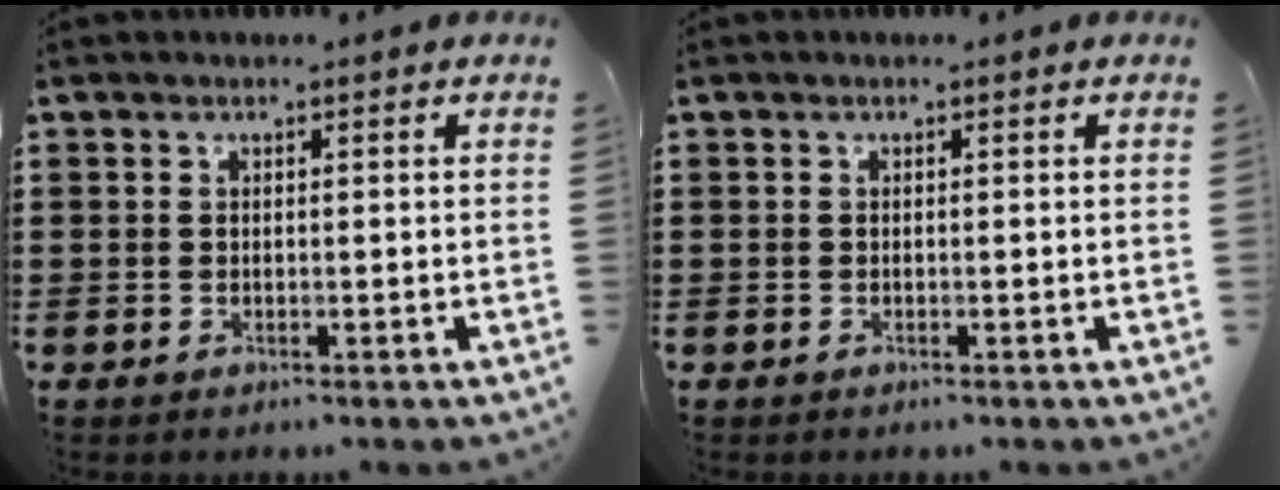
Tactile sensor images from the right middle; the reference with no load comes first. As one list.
[{"total": 0.0}]